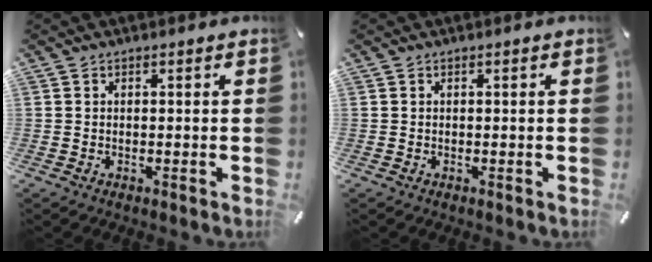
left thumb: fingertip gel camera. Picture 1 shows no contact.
{"total": 0.0}